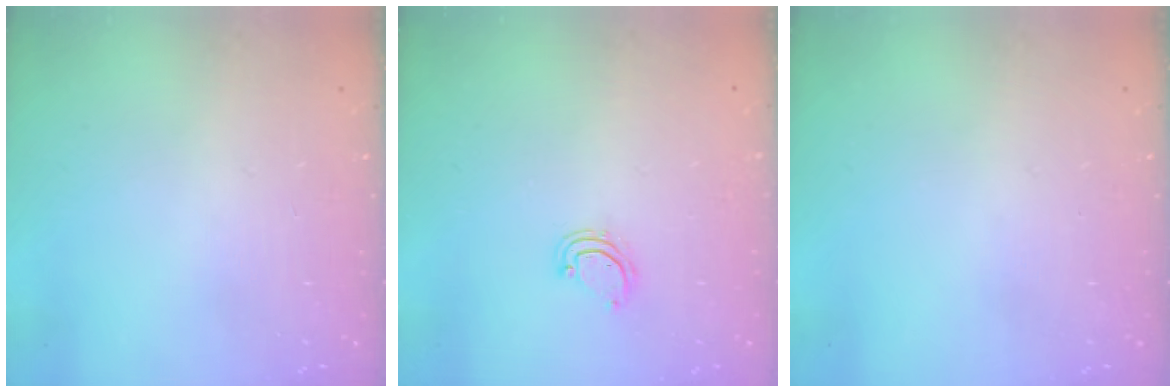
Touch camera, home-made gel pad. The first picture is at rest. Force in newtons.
{"total": 3.9, "press": 3.9, "slide": 0.3}
{"total": 0.0}